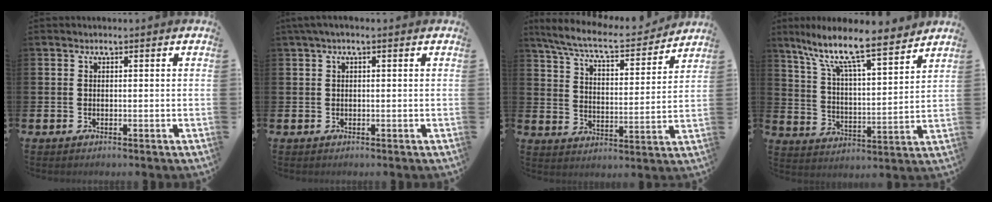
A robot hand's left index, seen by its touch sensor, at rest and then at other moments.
{"total": 1.0, "force": [0.3, 0.2, 1.0], "torque": [-0.019, 0.003, 0.004]}
{"total": 8.0, "force": [7.3, 1.1, 3.0], "torque": [-0.089, -0.049, 0.123]}
{"total": 10.2, "force": [8.8, 1.5, 4.9], "torque": [-0.115, -0.068, 0.143]}